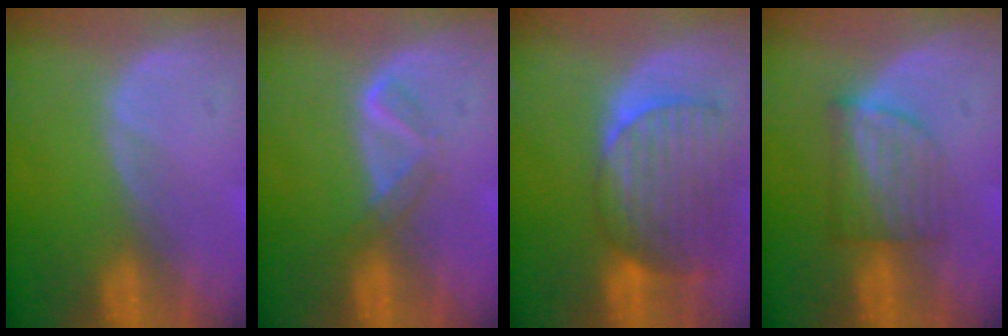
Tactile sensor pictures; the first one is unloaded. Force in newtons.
{"total": 2.4, "press": 2.4, "slide": 0.7}
{"total": 9.3, "press": 8.3, "slide": 4.2}
{"total": 6.1, "press": 5.4, "slide": 2.8}